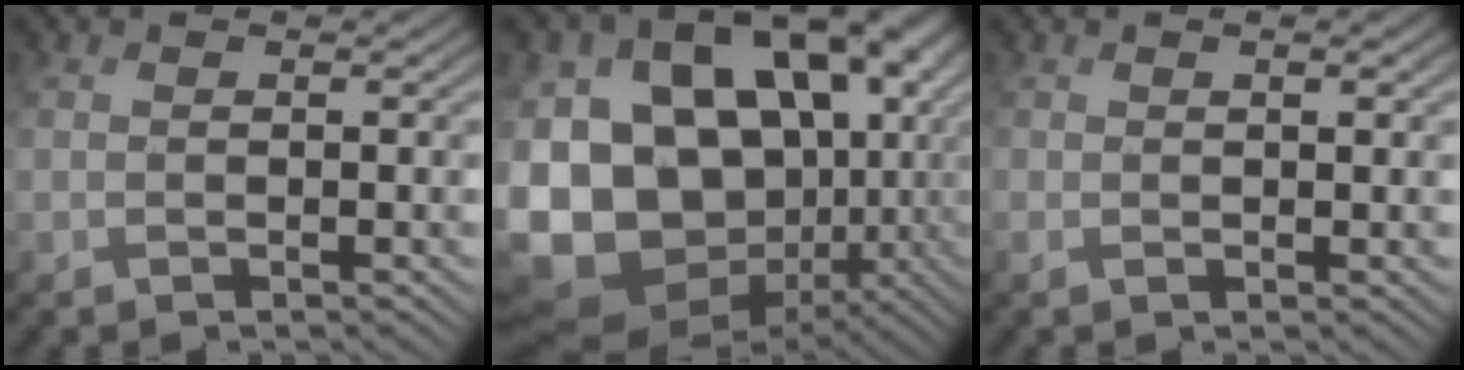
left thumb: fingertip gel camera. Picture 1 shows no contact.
{"total": 20.6, "force": [-1.2, 15.9, 13.1], "torque": [-0.264, -0.012, 0.000]}
{"total": 2.0, "force": [0.3, 0.4, 1.9], "torque": [-0.033, 0.000, 0.004]}